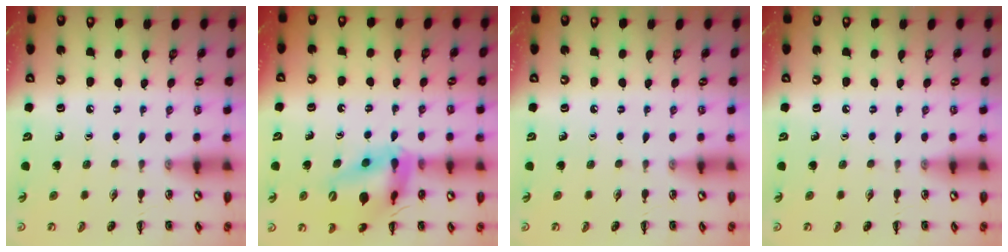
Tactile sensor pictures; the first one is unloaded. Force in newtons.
{"total": 17.4, "press": 17.0, "slide": 4.0}
{"total": 0.0}
{"total": 0.0}